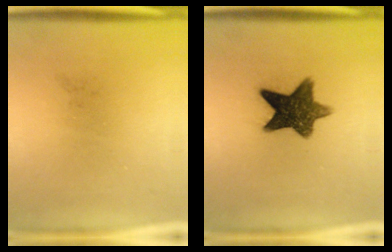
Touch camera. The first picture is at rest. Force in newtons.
{"total": 10.7}